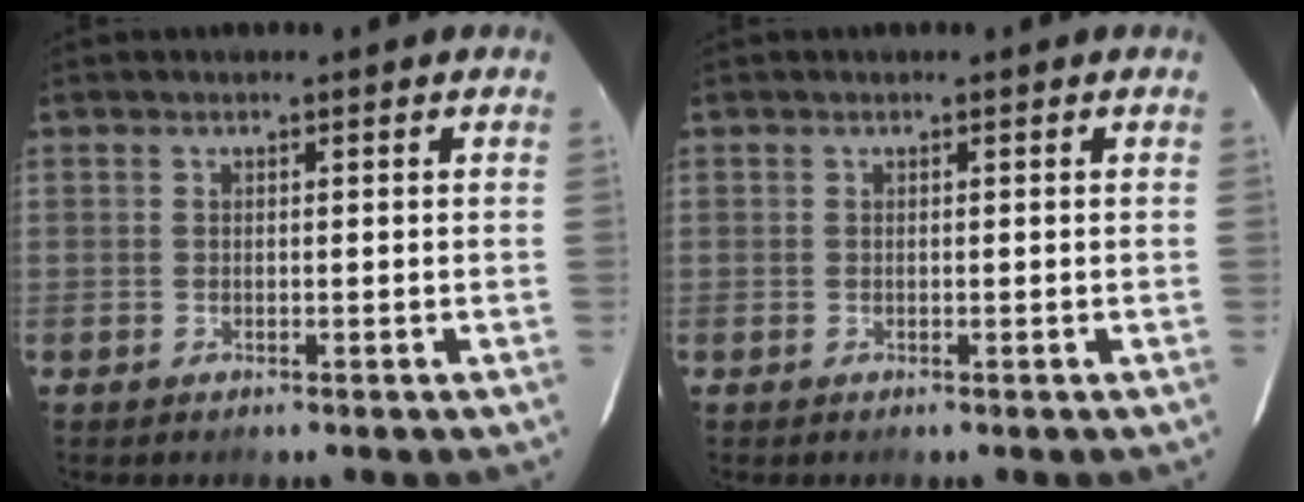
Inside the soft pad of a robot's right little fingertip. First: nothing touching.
{"total": 0.0}